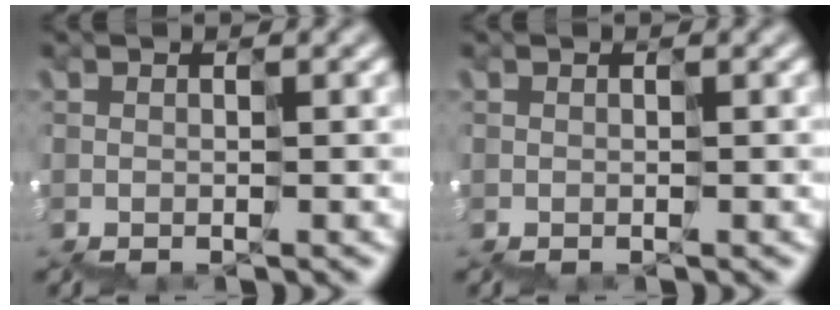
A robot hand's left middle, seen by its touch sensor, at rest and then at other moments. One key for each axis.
{"total": 0.0}